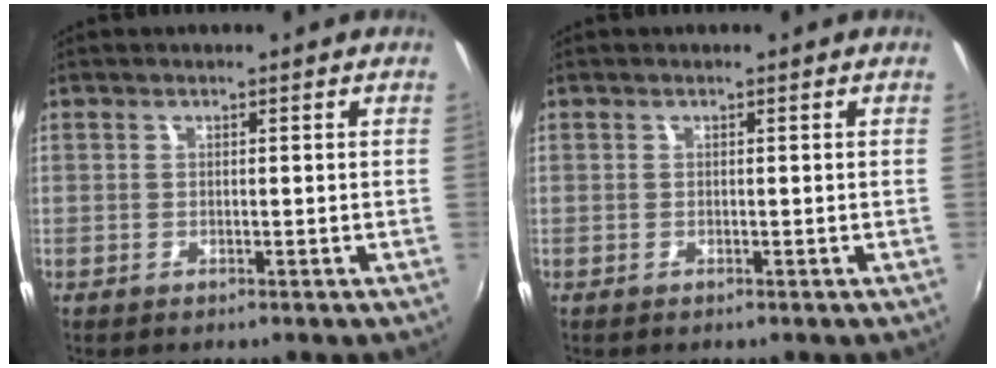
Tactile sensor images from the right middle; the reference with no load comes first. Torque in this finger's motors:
{"motor_torque": [0.00, -0.01, 0.00, 0.00]}